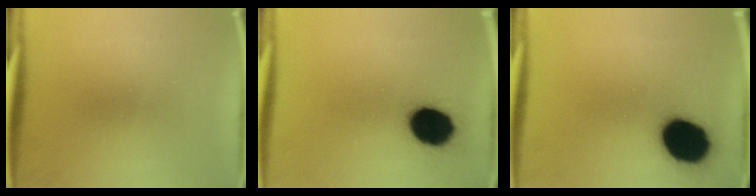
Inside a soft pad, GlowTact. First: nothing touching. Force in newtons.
{"total": 13.9}
{"total": 16.6}